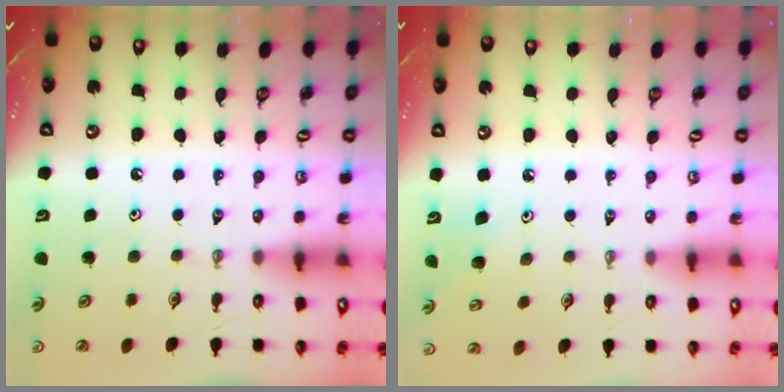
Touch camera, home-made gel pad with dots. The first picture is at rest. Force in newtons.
{"total": 5.6, "press": 5.4, "slide": 1.4}